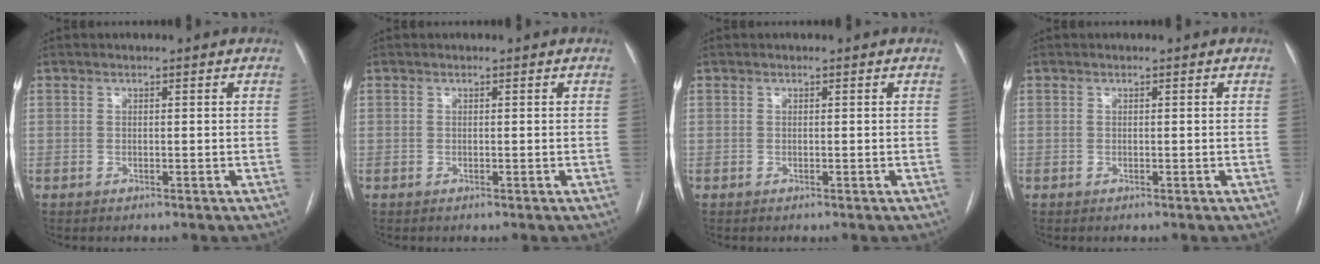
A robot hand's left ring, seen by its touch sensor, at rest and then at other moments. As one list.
[{"total": 0.0}, {"total": 0.0}, {"total": 0.0}]